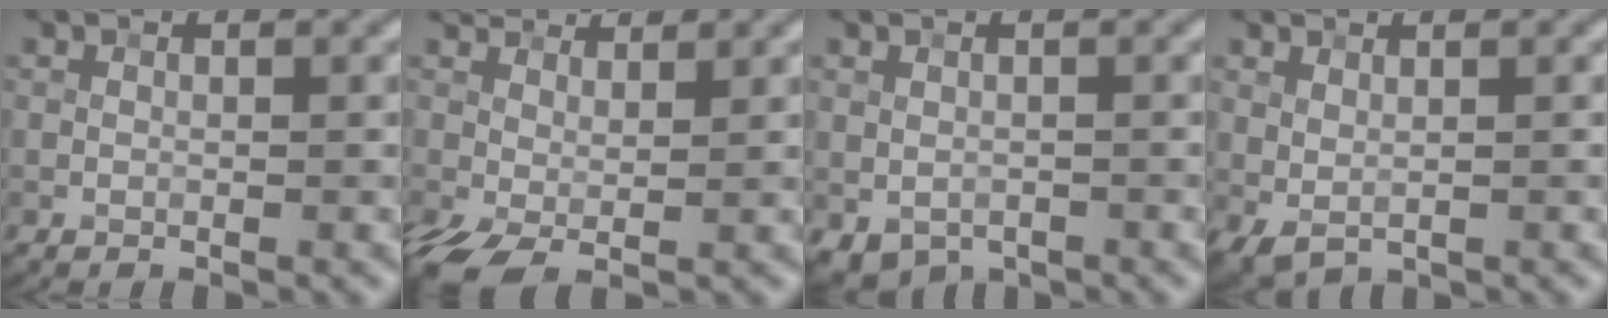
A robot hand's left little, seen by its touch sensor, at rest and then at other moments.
{"total": 5.2, "force": [1.3, 3.2, 3.9], "torque": [-0.094, 0.005, 0.014]}
{"total": 1.9, "force": [-1.0, 1.3, 1.0], "torque": [-0.017, -0.009, -0.014]}
{"total": 1.4, "force": [0.5, 0.8, 1.0], "torque": [-0.023, -0.003, 0.017]}